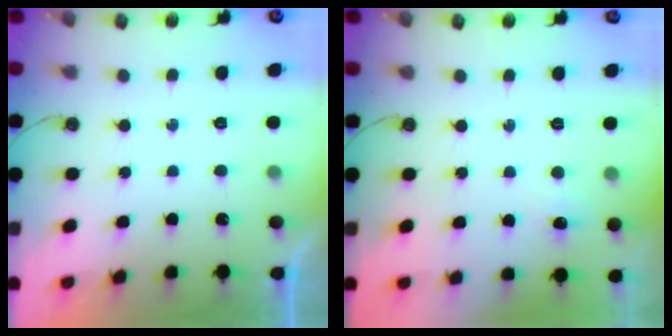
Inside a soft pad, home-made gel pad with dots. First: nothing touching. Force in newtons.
{"total": 4.1, "press": 4.1, "slide": 0.6}